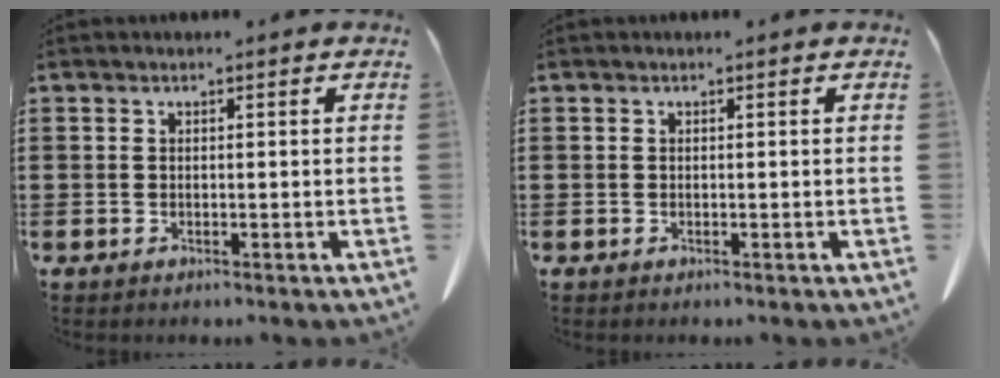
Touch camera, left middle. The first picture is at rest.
{"total": 0.0}